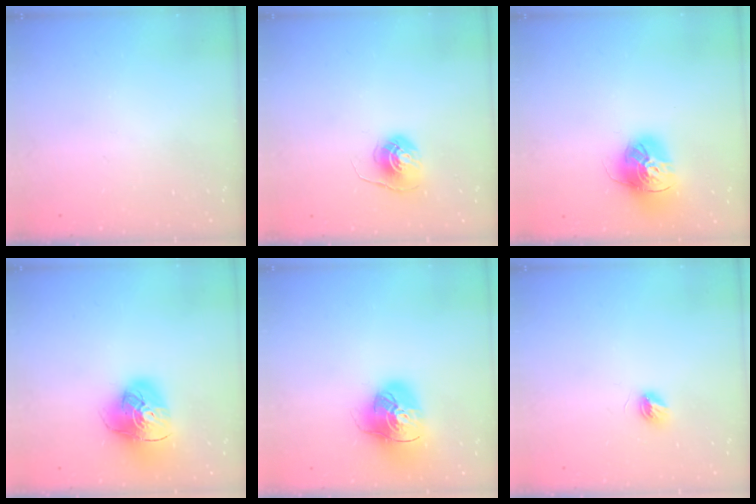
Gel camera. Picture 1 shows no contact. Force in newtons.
{"total": 6.0, "press": 6.0, "slide": 0.4}
{"total": 16.2, "press": 16.1, "slide": 1.8}
{"total": 15.2, "press": 15.1, "slide": 1.9}
{"total": 17.5, "press": 17.3, "slide": 2.6}
{"total": 4.9, "press": 4.9, "slide": 0.4}